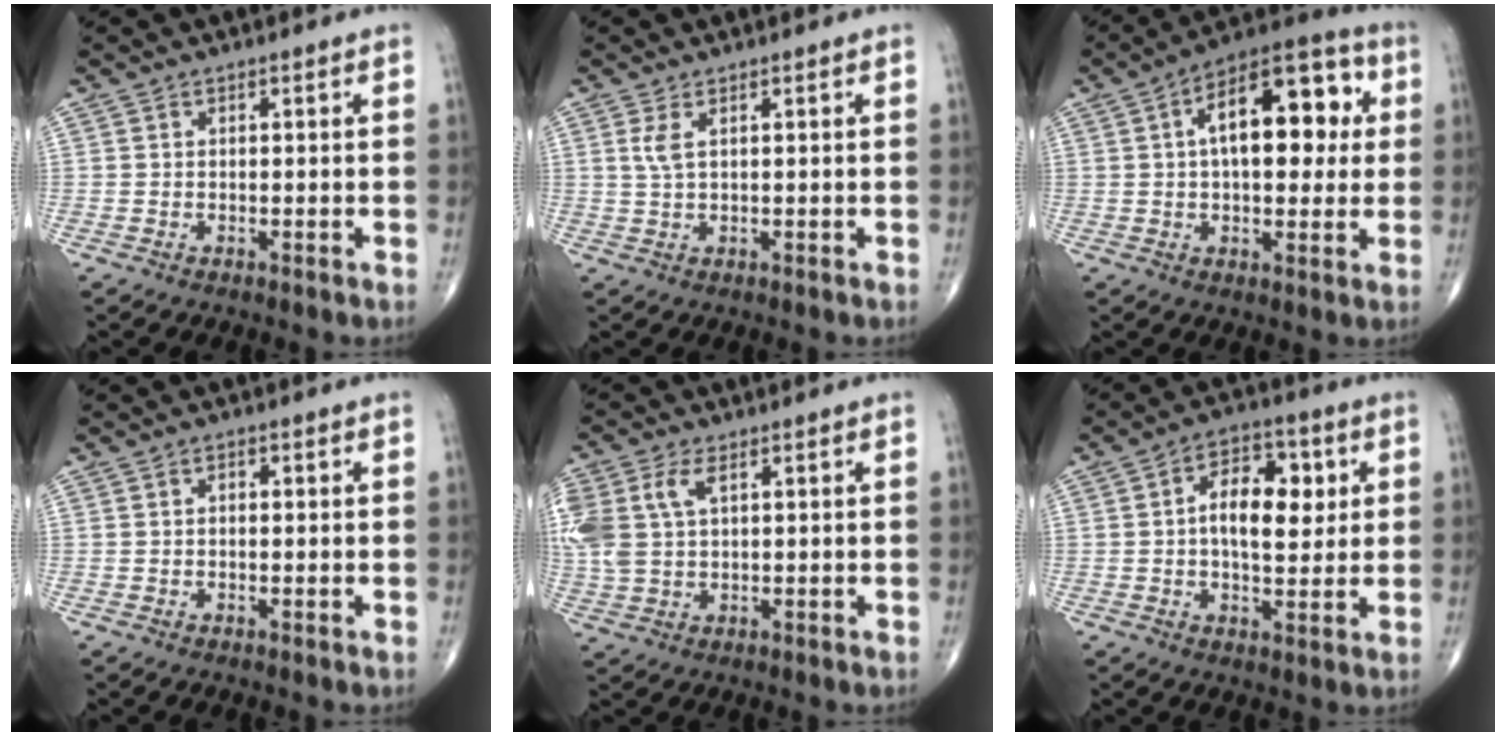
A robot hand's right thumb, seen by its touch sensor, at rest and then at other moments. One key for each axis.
{"total": 2.3, "fx": 0.9, "fy": 0.7, "fz": 2.1, "tx": -0.054, "ty": 0.002, "tz": 0.025}
{"total": 18.0, "fx": 3.5, "fy": 8.9, "fz": 15.2, "tx": -0.191, "ty": 0.025, "tz": 0.042}
{"total": 1.1, "fx": 0.1, "fy": 0.6, "fz": 0.9, "tx": -0.015, "ty": 0.004, "tz": -0.001}
{"total": 9.9, "fx": 3.0, "fy": 5.7, "fz": 7.5, "tx": -0.196, "ty": 0.011, "tz": 0.064}
{"total": 11.3, "fx": 1.7, "fy": 6.2, "fz": 9.3, "tx": -0.117, "ty": 0.006, "tz": 0.021}